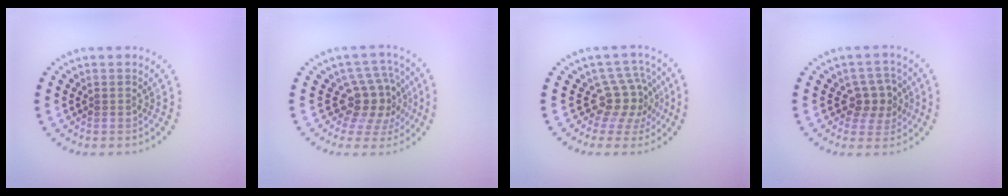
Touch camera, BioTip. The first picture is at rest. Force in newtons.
{"total": 4.1, "press": 3.2, "slide": 2.6}
{"total": 3.6, "press": 2.6, "slide": 2.4}
{"total": 2.9, "press": 2.7, "slide": 1.2}